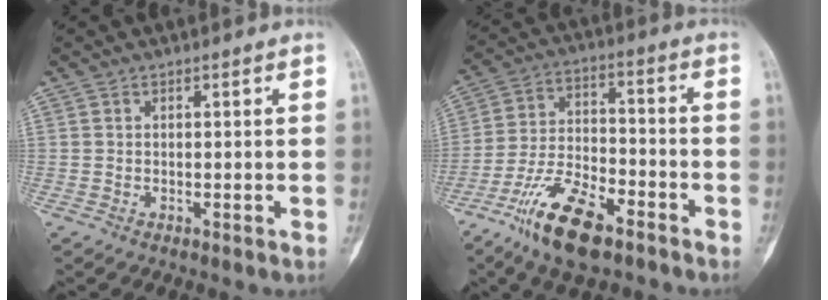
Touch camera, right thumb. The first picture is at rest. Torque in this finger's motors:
{"motor_torque": [-0.07, -0.02, 0.81, -0.63, 0.09]}